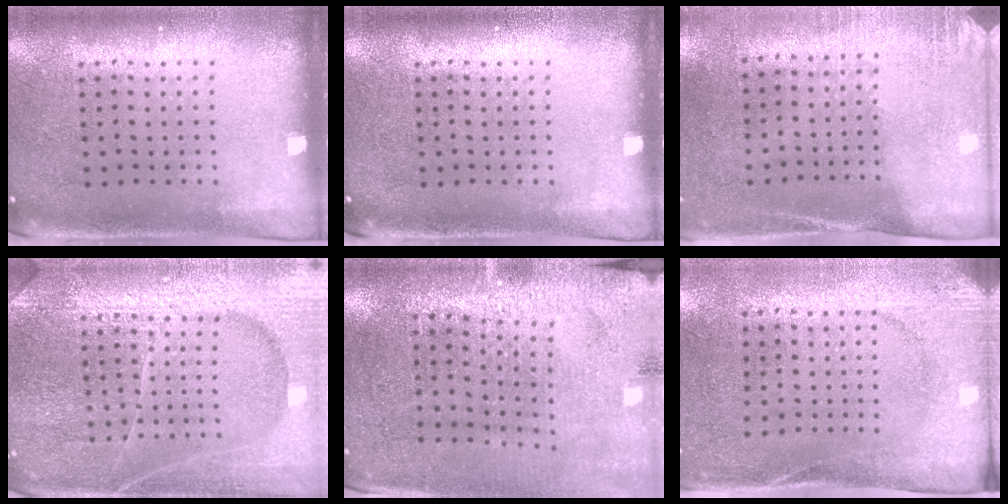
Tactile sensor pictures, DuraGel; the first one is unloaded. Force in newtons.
{"total": 0.0}
{"total": 2.7, "press": 2.3, "slide": 1.3}
{"total": 6.6, "press": 6.5, "slide": 0.9}
{"total": 2.8, "press": 2.8, "slide": 0.1}
{"total": 2.6, "press": 2.2, "slide": 1.4}